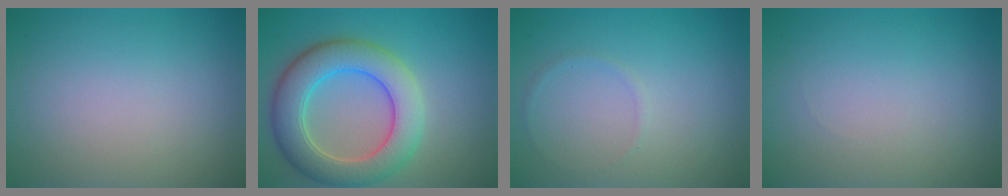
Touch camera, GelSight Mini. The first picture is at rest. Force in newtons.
{"total": 7.3, "press": 7.3, "slide": 0.5}
{"total": 0.6, "press": 0.6, "slide": 0.1}
{"total": 0.0}